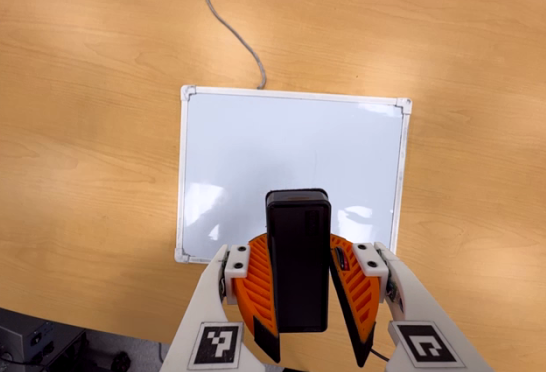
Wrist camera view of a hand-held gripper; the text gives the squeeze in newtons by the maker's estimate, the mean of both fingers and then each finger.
{"total": 8.3, "left": 8.9, "right": 7.7}